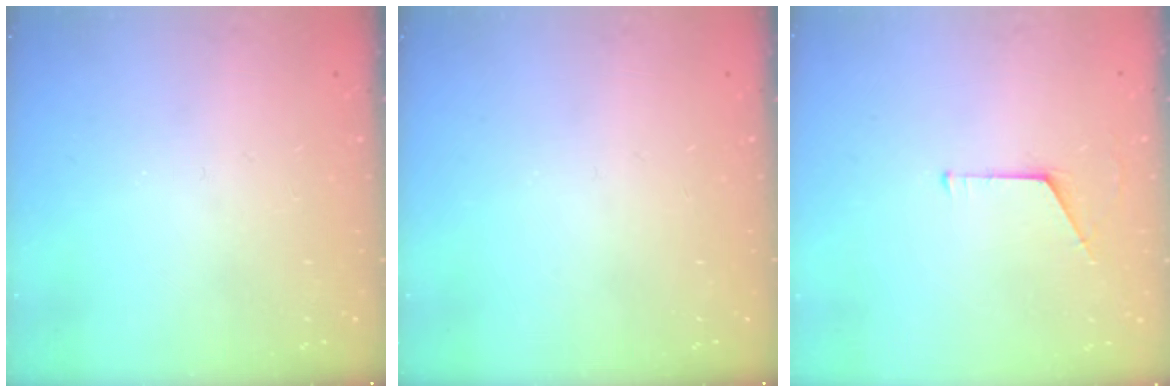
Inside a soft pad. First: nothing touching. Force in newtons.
{"total": 0.0}
{"total": 5.2, "press": 5.1, "slide": 0.4}